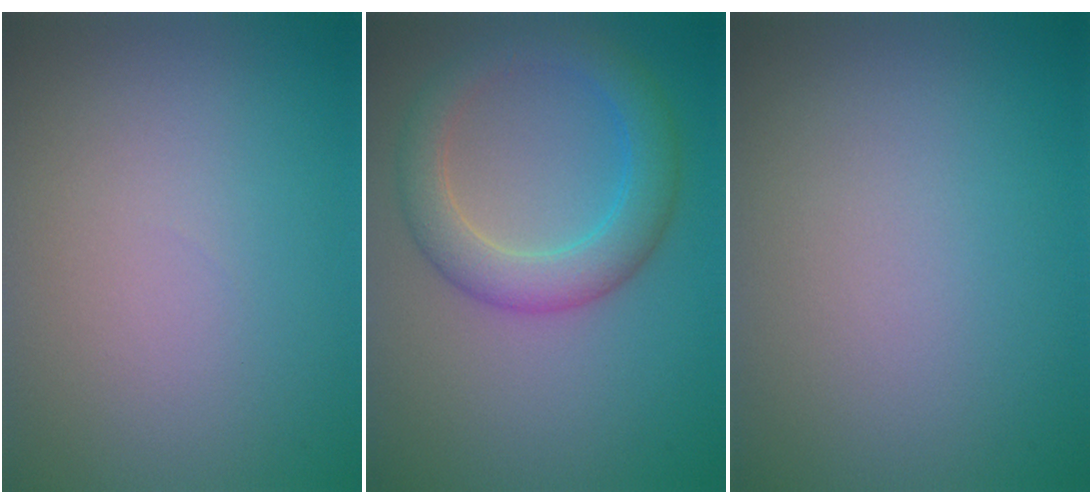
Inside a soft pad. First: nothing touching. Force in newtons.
{"total": 4.8, "press": 4.8, "slide": 0.2}
{"total": 0.0}